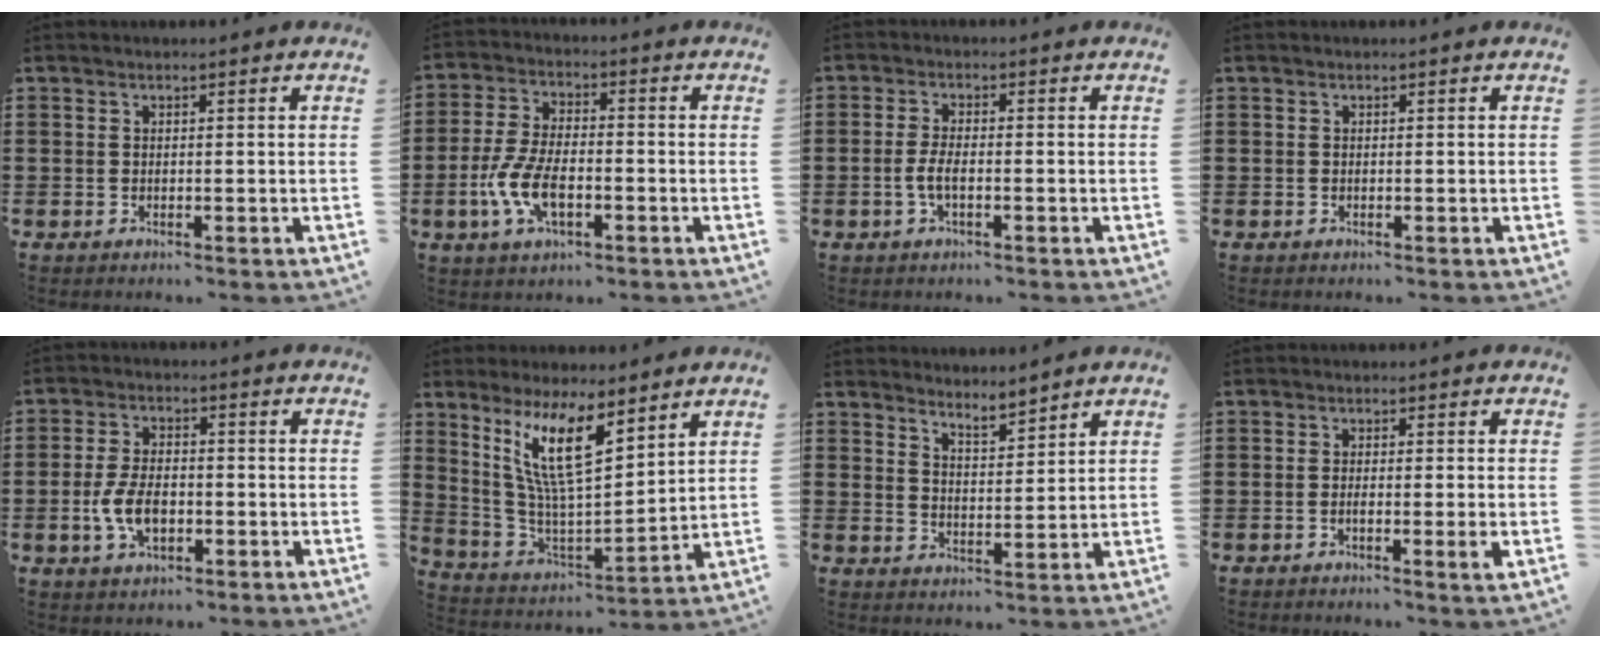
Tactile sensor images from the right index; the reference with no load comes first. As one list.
[{"total": 7.7, "force": [-2.5, 3.3, 6.4], "torque": [-0.148, -0.006, -0.052]}, {"total": 3.2, "force": [-0.8, 1.0, 3.0], "torque": [-0.075, -0.005, -0.022]}, {"total": 0.0}, {"total": 6.2, "force": [-1.5, 3.4, 5.0], "torque": [-0.115, 0.000, -0.032]}, {"total": 11.7, "force": [6.4, 3.1, 9.3], "torque": [-0.208, -0.020, 0.114]}, {"total": 3.7, "force": [3.6, 0.1, -0.4], "torque": [-0.006, -0.015, 0.069]}, {"total": 2.1, "force": [-0.6, 0.1, 2.0], "torque": [-0.033, -0.005, -0.011]}]